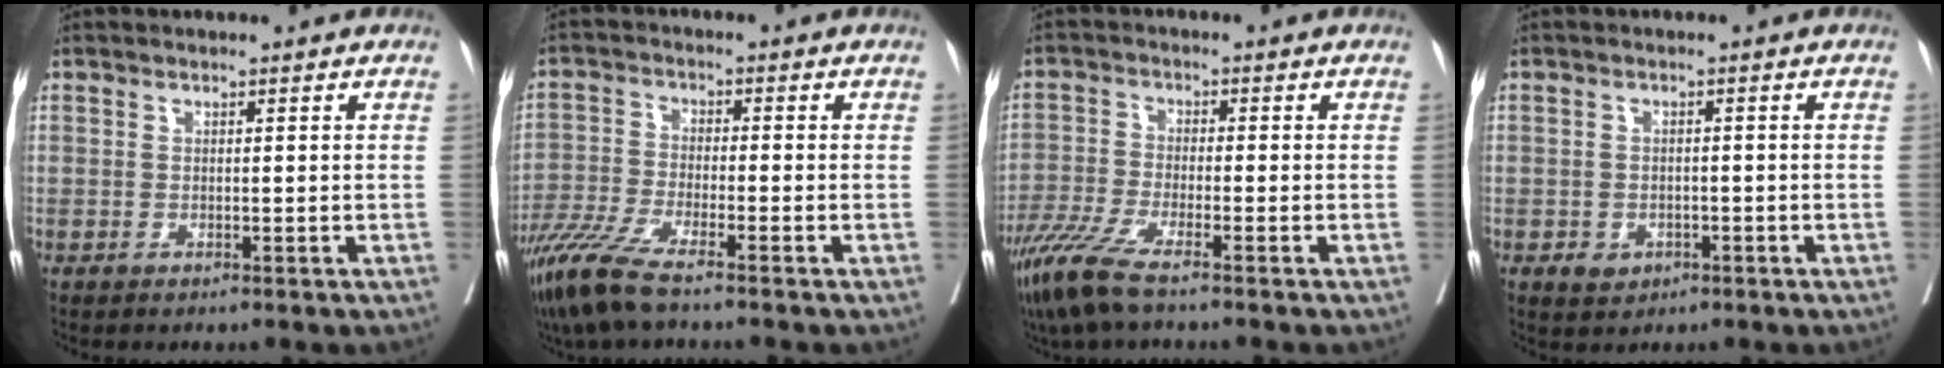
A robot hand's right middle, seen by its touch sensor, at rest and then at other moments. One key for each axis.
{"total": 8.0, "fx": -6.1, "fy": 0.4, "fz": 5.2, "tx": -0.109, "ty": -0.027, "tz": -0.122}
{"total": 7.1, "fx": -5.1, "fy": 0.3, "fz": 4.9, "tx": -0.103, "ty": -0.022, "tz": -0.104}
{"total": 2.6, "fx": -1.2, "fy": 2.1, "fz": 1.0, "tx": -0.010, "ty": 0.004, "tz": -0.009}